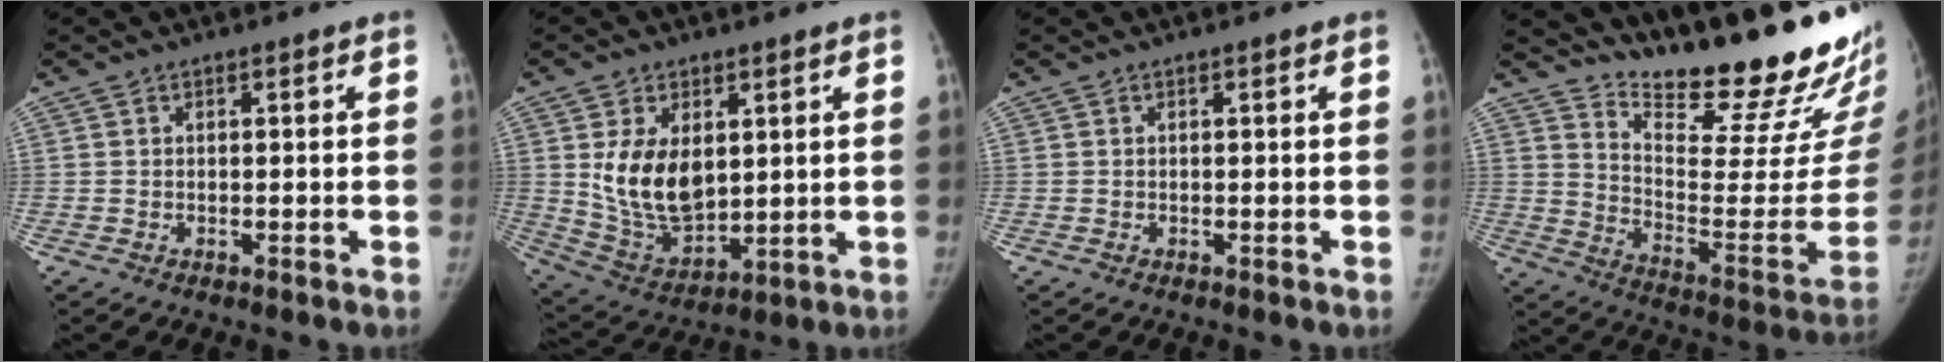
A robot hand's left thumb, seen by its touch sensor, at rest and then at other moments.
{"total": 13.5, "force": [2.7, 8.4, 10.2], "torque": [-0.151, -0.024, 0.067]}
{"total": 0.0}
{"total": 26.2, "force": [22.4, 5.4, 12.4], "torque": [-0.150, -0.188, 0.313]}